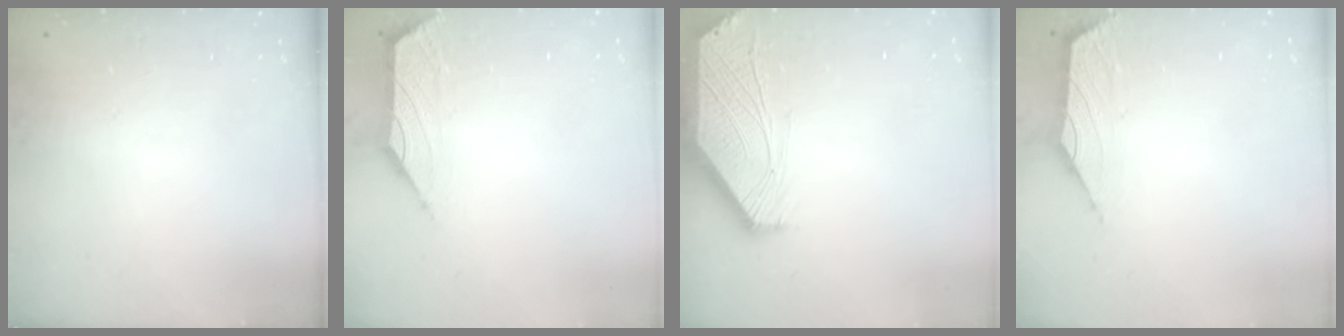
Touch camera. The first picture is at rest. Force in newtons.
{"total": 1.5, "press": 1.4, "slide": 0.6}
{"total": 2.6, "press": 2.6, "slide": 0.5}
{"total": 1.6, "press": 1.4, "slide": 0.7}